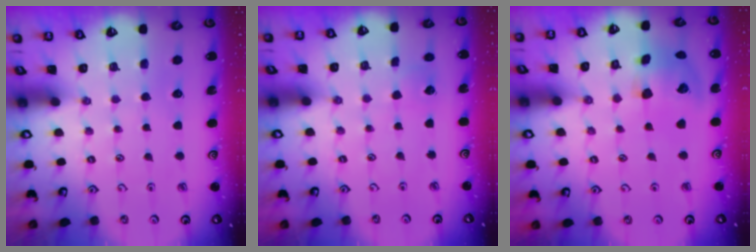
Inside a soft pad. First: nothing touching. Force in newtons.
{"total": 2.0, "press": 2.0, "slide": 0.1}
{"total": 13.4, "press": 13.3, "slide": 2.0}